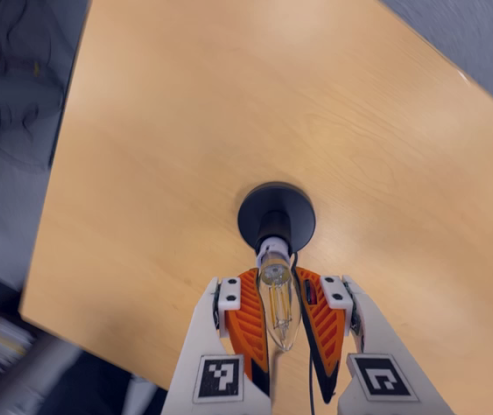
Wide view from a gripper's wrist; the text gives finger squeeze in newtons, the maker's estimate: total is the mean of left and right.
{"total": 19.5, "left": 20.0, "right": 18.9}